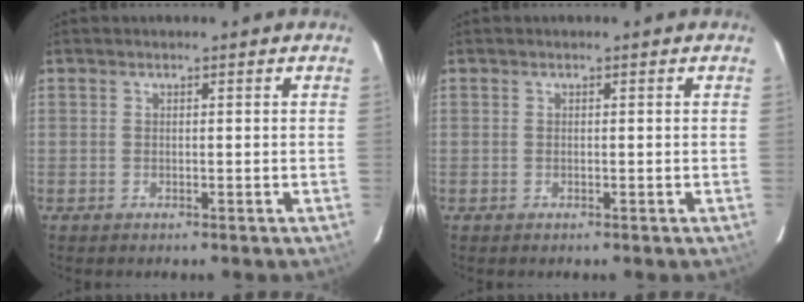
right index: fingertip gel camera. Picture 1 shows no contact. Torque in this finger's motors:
{"motor_torque": [0.00, 0.00, 0.02, 0.01]}